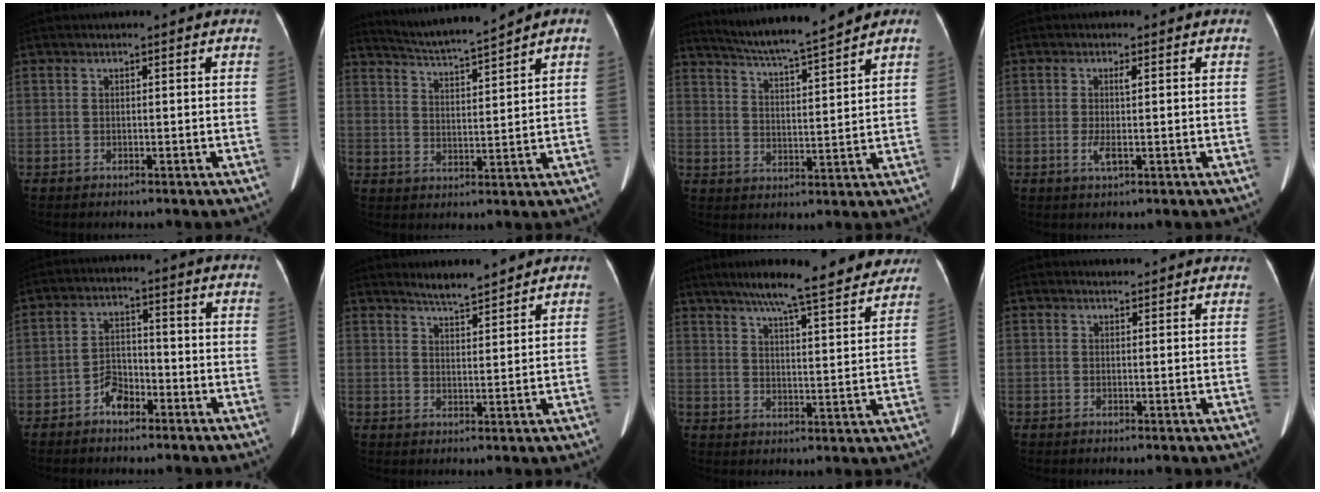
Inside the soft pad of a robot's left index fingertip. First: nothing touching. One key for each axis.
{"total": 7.6, "fx": 7.0, "fy": -1.3, "fz": 2.5, "tx": -0.052, "ty": 0.005, "tz": 0.129}
{"total": 10.7, "fx": 9.7, "fy": -0.9, "fz": 4.3, "tx": -0.077, "ty": 0.006, "tz": 0.158}
{"total": 2.8, "fx": -0.2, "fy": 0.5, "fz": 2.8, "tx": -0.058, "ty": -0.002, "tz": -0.003}
{"total": 4.5, "fx": -2.8, "fy": 2.6, "fz": 2.5, "tx": -0.047, "ty": 0.014, "tz": -0.050}
{"total": 4.8, "fx": 4.6, "fy": 0.3, "fz": 1.5, "tx": -0.031, "ty": 0.005, "tz": 0.079}
{"total": 19.6, "fx": 16.9, "fy": 1.9, "fz": 9.8, "tx": -0.143, "ty": 0.009, "tz": 0.223}
{"total": 3.6, "fx": 3.4, "fy": 0.8, "fz": 0.5, "tx": -0.010, "ty": 0.016, "tz": 0.036}